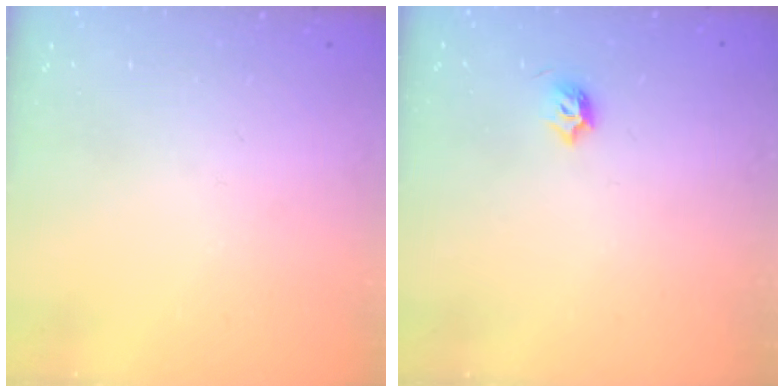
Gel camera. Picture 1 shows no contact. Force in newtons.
{"total": 4.0, "press": 3.8, "slide": 1.0}